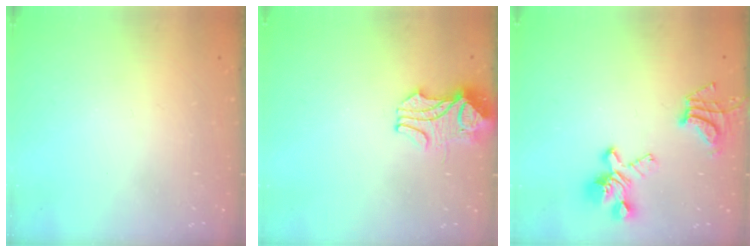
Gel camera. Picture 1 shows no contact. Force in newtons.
{"total": 2.1, "press": 1.9, "slide": 0.9}
{"total": 9.9, "press": 9.6, "slide": 2.3}